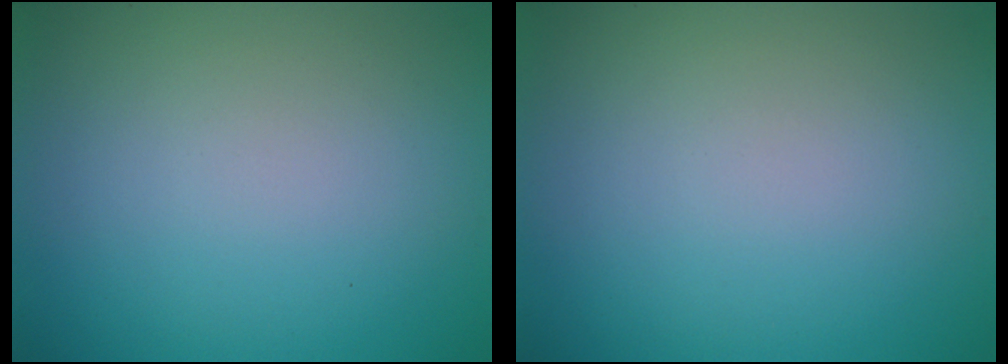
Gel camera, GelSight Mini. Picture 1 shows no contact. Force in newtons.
{"total": 0.0}